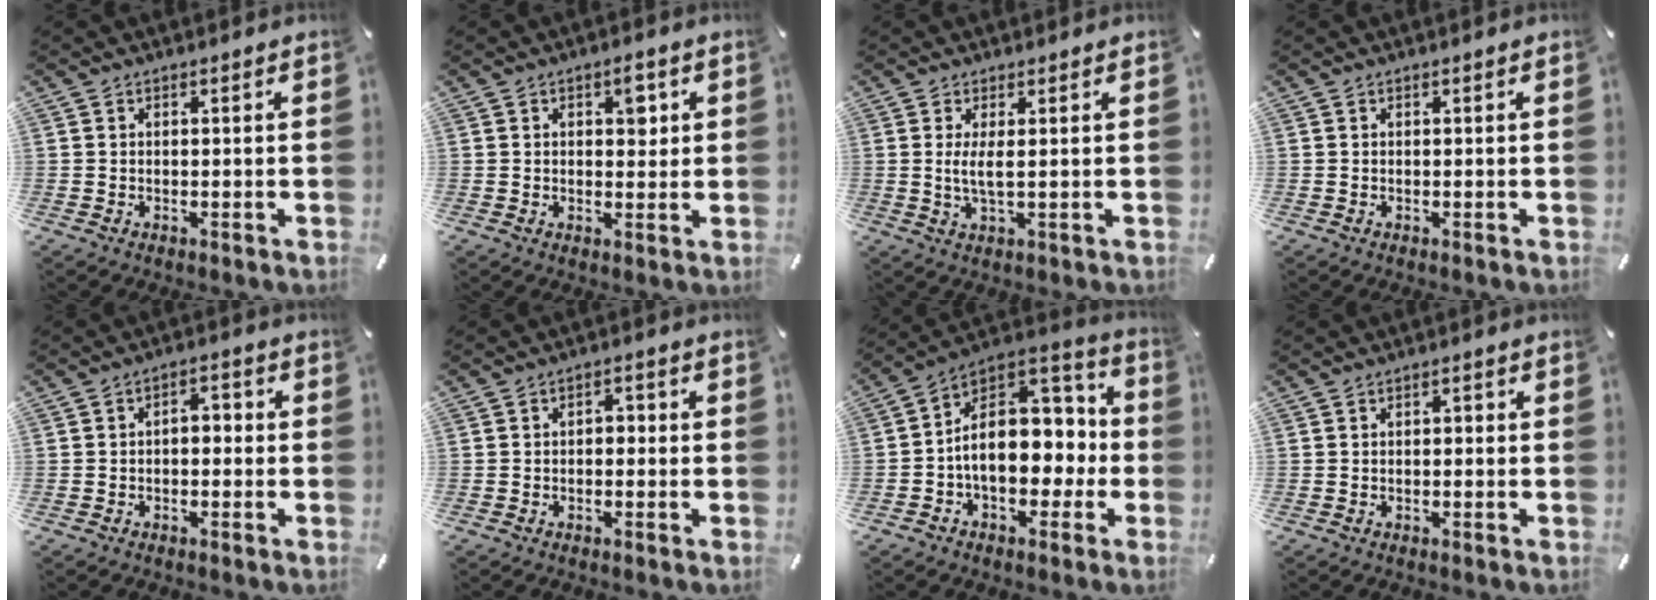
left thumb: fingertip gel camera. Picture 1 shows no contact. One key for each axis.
{"total": 3.7, "fx": 1.0, "fy": 2.2, "fz": 2.8, "tx": -0.026, "ty": -0.005, "tz": 0.008}
{"total": 4.2, "fx": 0.5, "fy": 0.8, "fz": 4.1, "tx": -0.086, "ty": -0.006, "tz": 0.005}
{"total": 0.0}
{"total": 3.5, "fx": -1.8, "fy": 2.1, "fz": 2.1, "tx": -0.038, "ty": 0.019, "tz": -0.036}
{"total": 2.6, "fx": -1.6, "fy": 1.5, "fz": 1.3, "tx": -0.024, "ty": 0.015, "tz": -0.034}
{"total": 16.4, "fx": 0.3, "fy": 12.1, "fz": 11.1, "tx": -0.153, "ty": -0.008, "tz": 0.010}
{"total": 1.4, "fx": -0.9, "fy": 0.7, "fz": 0.8, "tx": -0.017, "ty": 0.008, "tz": -0.020}